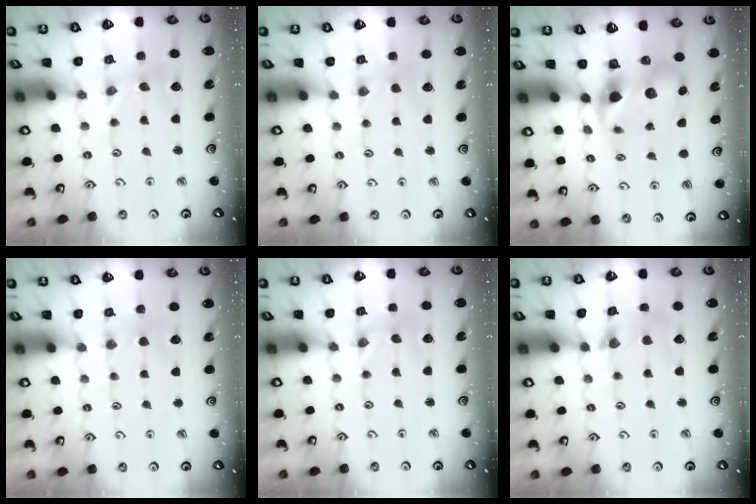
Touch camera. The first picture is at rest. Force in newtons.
{"total": 0.8, "press": 0.8, "slide": 0.2}
{"total": 9.0, "press": 8.9, "slide": 1.5}
{"total": 2.7, "press": 2.7, "slide": 0.5}
{"total": 0.0}
{"total": 2.9, "press": 2.9, "slide": 0.4}